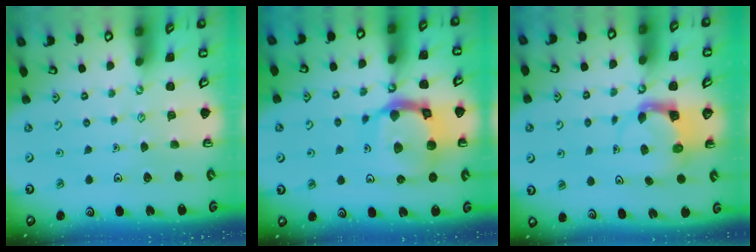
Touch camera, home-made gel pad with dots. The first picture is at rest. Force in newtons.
{"total": 17.6, "press": 17.5, "slide": 2.1}
{"total": 4.0, "press": 4.0, "slide": 0.4}